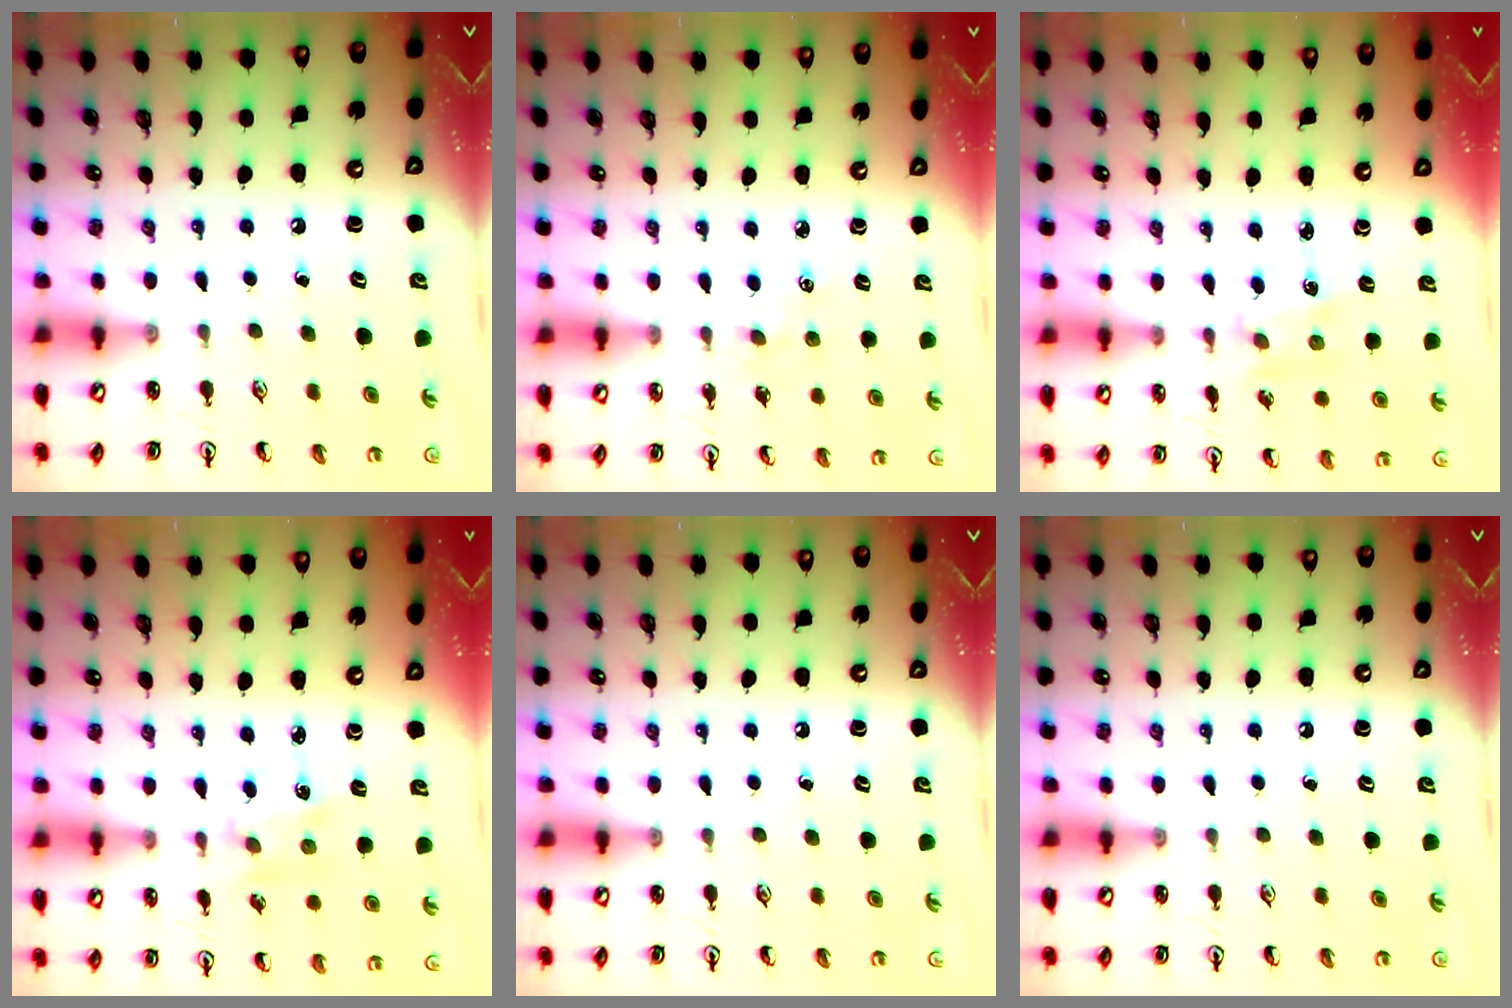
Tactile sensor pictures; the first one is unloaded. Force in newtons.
{"total": 1.9, "press": 1.9, "slide": 0.3}
{"total": 1.7, "press": 1.7, "slide": 0.3}
{"total": 1.7, "press": 1.7, "slide": 0.3}
{"total": 0.0}
{"total": 0.0}